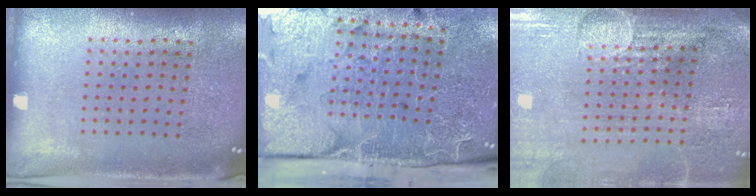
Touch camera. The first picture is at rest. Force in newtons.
{"total": 4.8, "press": 3.9, "slide": 2.8}
{"total": 4.5, "press": 3.8, "slide": 2.4}